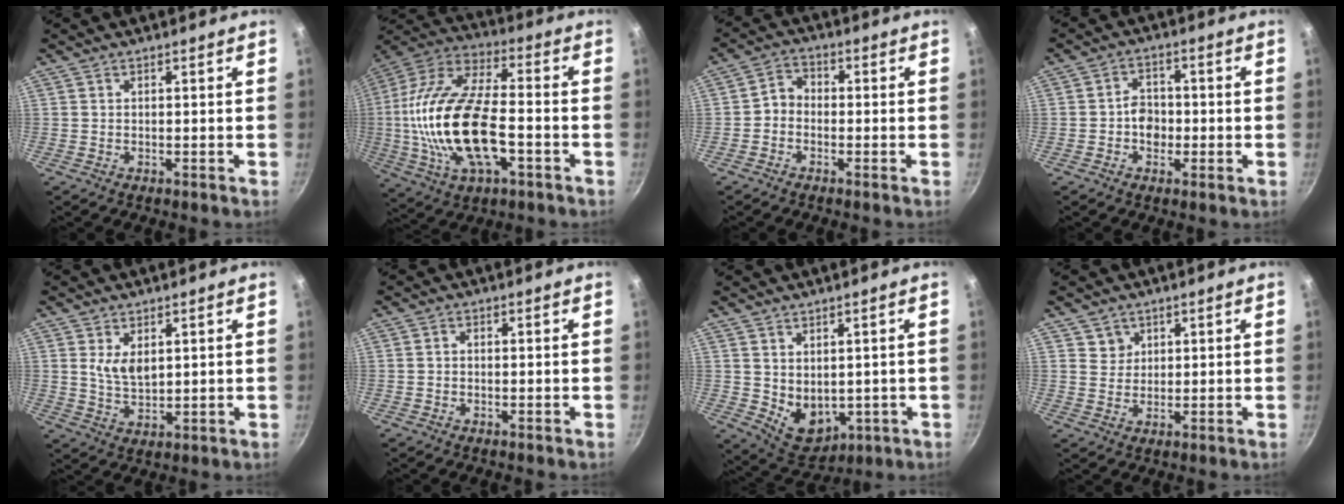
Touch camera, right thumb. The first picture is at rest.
{"total": 24.4, "force": [-4.0, 11.7, 21.1], "torque": [-0.414, 0.029, -0.080]}
{"total": 3.7, "force": [-1.1, 3.0, 1.9], "torque": [-0.023, 0.020, -0.033]}
{"total": 5.0, "force": [-0.9, 4.0, 2.9], "torque": [-0.019, 0.012, -0.020]}
{"total": 7.8, "force": [0.1, 5.9, 5.2], "torque": [-0.066, 0.008, -0.003]}
{"total": 0.9, "force": [-0.2, 0.7, 0.5], "torque": [-0.010, 0.006, -0.003]}
{"total": 7.7, "force": [0.8, 5.6, 5.2], "torque": [-0.060, -0.021, 0.039]}
{"total": 3.2, "force": [1.6, 2.7, 0.3], "torque": [0.019, 0.000, 0.027]}